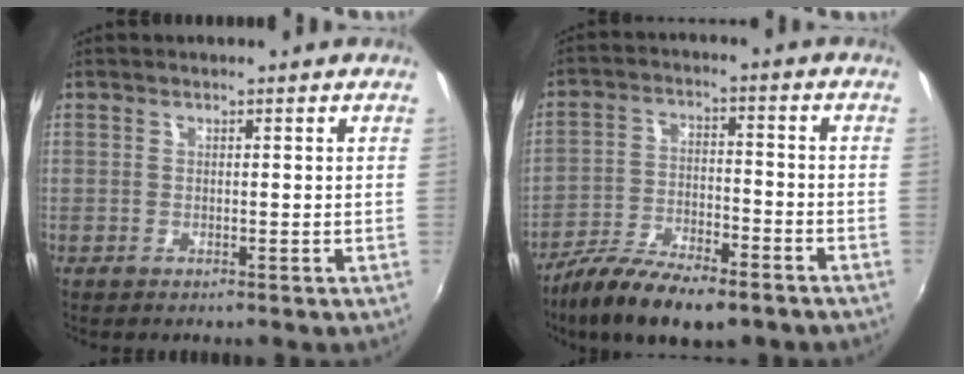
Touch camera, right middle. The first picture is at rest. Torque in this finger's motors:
{"motor_torque": [0.65, -1.49, 0.12, 0.10]}